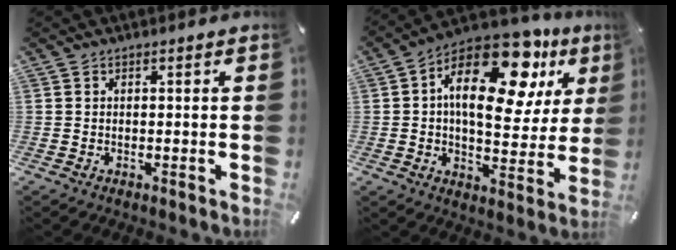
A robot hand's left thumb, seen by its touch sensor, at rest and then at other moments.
{"total": 21.6, "force": [10.1, 10.8, 15.8], "torque": [-0.243, -0.057, 0.167]}